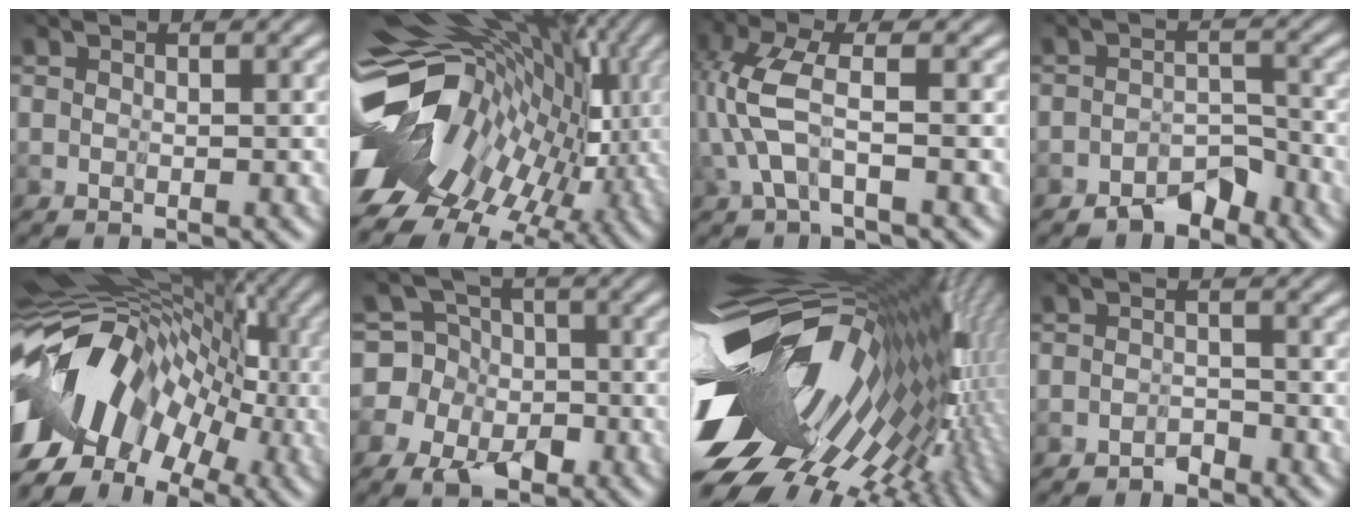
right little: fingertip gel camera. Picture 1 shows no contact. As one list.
[{"total": 13.2, "force": [-0.5, 7.8, 10.6], "torque": [-0.184, 0.000, 0.003]}, {"total": 2.9, "force": [-0.8, -0.1, 2.8], "torque": [-0.092, 0.014, -0.018]}, {"total": 4.1, "force": [-3.8, -0.1, -1.3], "torque": [0.033, 0.003, -0.065]}, {"total": 13.0, "force": [-2.8, 8.3, 9.7], "torque": [-0.163, 0.027, -0.047]}, {"total": 5.0, "force": [-1.7, 4.6, 0.4], "torque": [-0.008, 0.021, -0.067]}, {"total": 16.3, "force": [-1.5, 8.3, 13.9], "torque": [-0.238, -0.019, -0.023]}, {"total": 2.9, "force": [-2.2, -0.9, -1.7], "torque": [0.029, 0.001, -0.044]}]